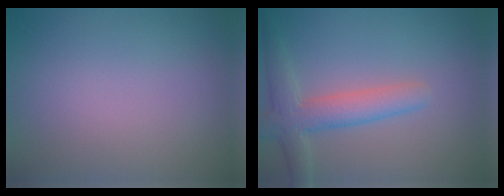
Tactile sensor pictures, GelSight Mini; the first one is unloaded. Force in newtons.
{"total": 4.0, "press": 4.0, "slide": 0.1}